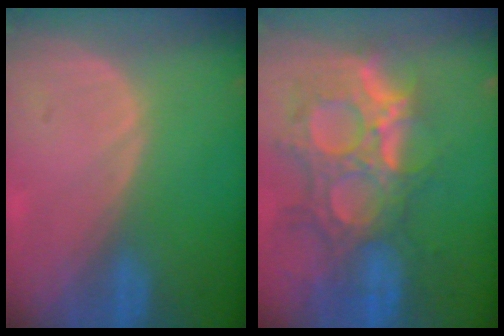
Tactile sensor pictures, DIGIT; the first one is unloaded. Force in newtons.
{"total": 13.1, "press": 11.2, "slide": 6.8}